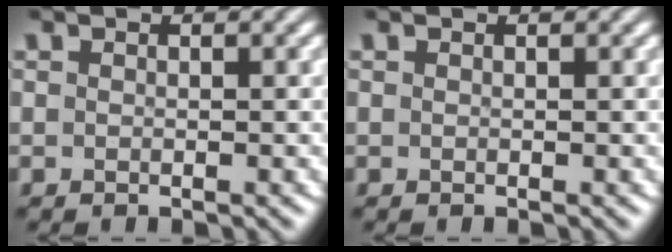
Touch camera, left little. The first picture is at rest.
{"total": 0.0}